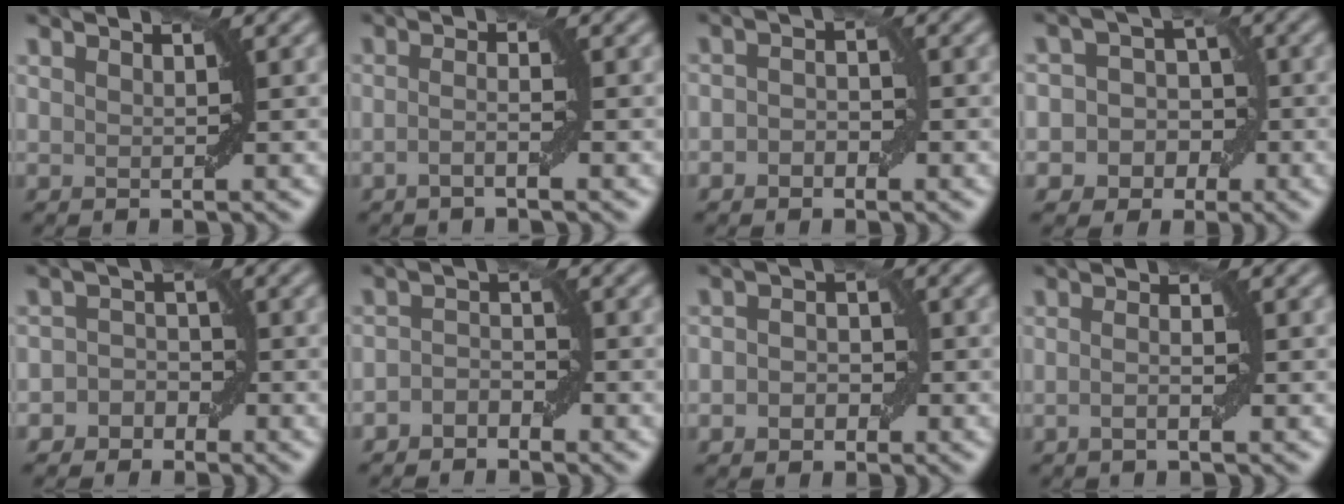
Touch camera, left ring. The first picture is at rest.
{"total": 1.6, "force": [-0.7, 0.2, 1.4], "torque": [-0.029, 0.002, -0.016]}
{"total": 1.9, "force": [-0.7, 1.3, 1.2], "torque": [-0.021, 0.003, -0.016]}
{"total": 6.3, "force": [-1.9, 5.7, 1.7], "torque": [-0.008, 0.024, -0.058]}
{"total": 2.3, "force": [-1.2, 1.9, 0.6], "torque": [0.020, 0.008, -0.028]}
{"total": 1.7, "force": [-1.3, 0.9, 0.7], "torque": [-0.014, 0.009, -0.026]}
{"total": 2.6, "force": [-0.7, 1.9, 1.6], "torque": [-0.017, 0.002, -0.018]}
{"total": 1.6, "force": [-0.5, 0.2, 1.5], "torque": [-0.029, -0.001, -0.011]}